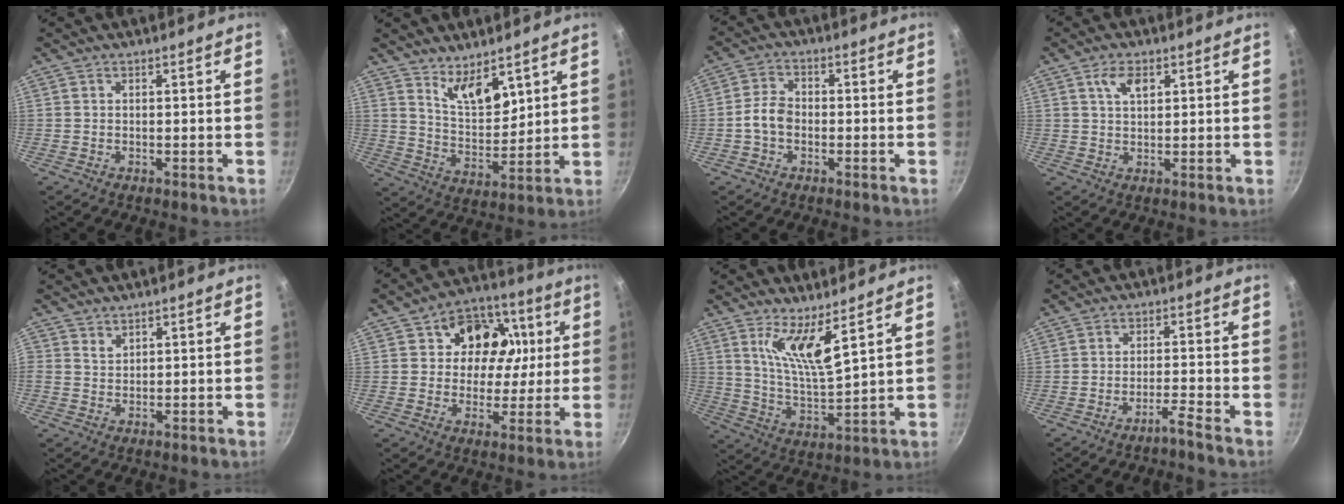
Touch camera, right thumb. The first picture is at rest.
{"total": 8.8, "force": [5.9, 3.7, 5.4], "torque": [-0.071, -0.063, 0.110]}
{"total": 4.9, "force": [-1.2, 3.6, 3.1], "torque": [-0.050, 0.023, -0.031]}
{"total": 4.3, "force": [1.8, 2.3, 3.1], "torque": [-0.047, -0.003, 0.031]}
{"total": 1.6, "force": [1.2, 1.1, 0.3], "torque": [0.003, -0.008, 0.020]}
{"total": 14.2, "force": [3.2, 11.7, 7.4], "torque": [-0.071, -0.003, 0.037]}
{"total": 9.3, "force": [5.7, 1.4, 7.3], "torque": [-0.135, -0.064, 0.113]}
{"total": 2.8, "force": [-2.3, -0.6, 1.4], "torque": [-0.038, 0.022, -0.038]}